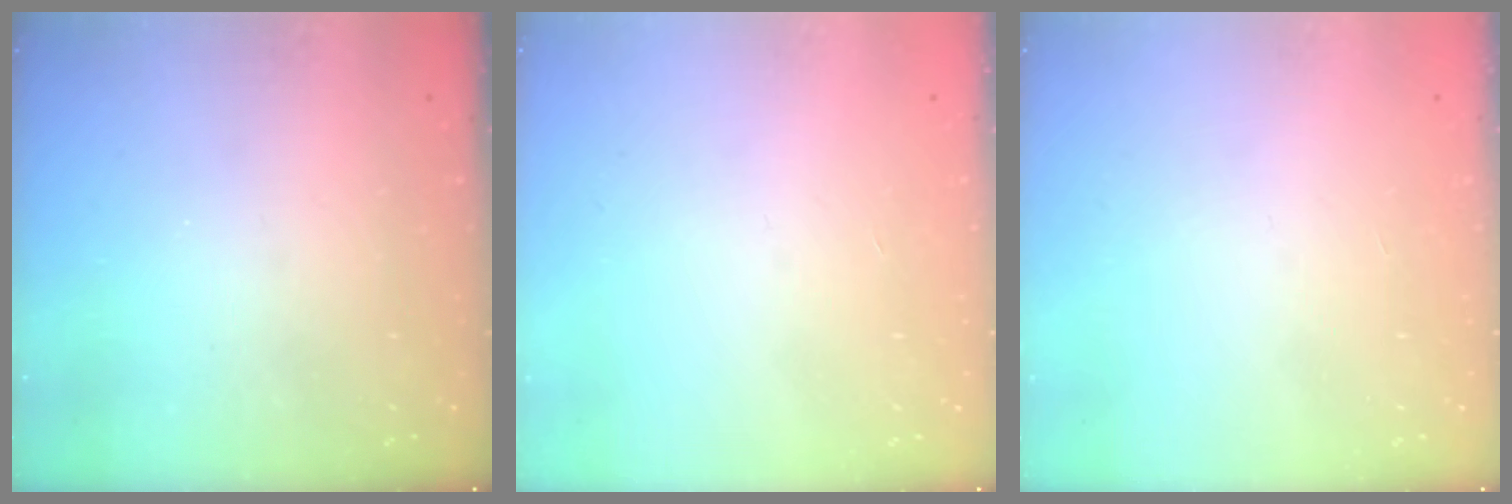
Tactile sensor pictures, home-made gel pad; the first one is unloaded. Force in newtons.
{"total": 0.0}
{"total": 0.0}